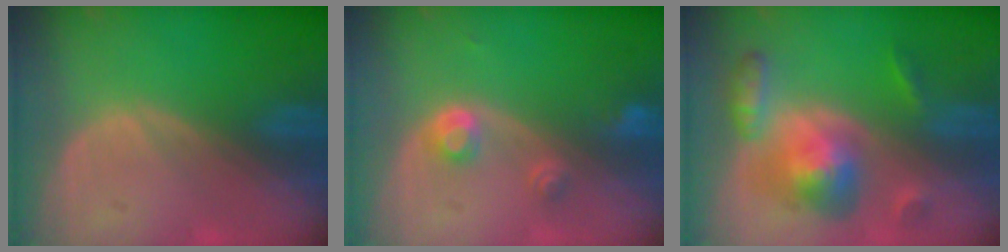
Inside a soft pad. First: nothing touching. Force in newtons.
{"total": 2.9, "press": 2.9, "slide": 0.5}
{"total": 7.9, "press": 7.9, "slide": 0.6}